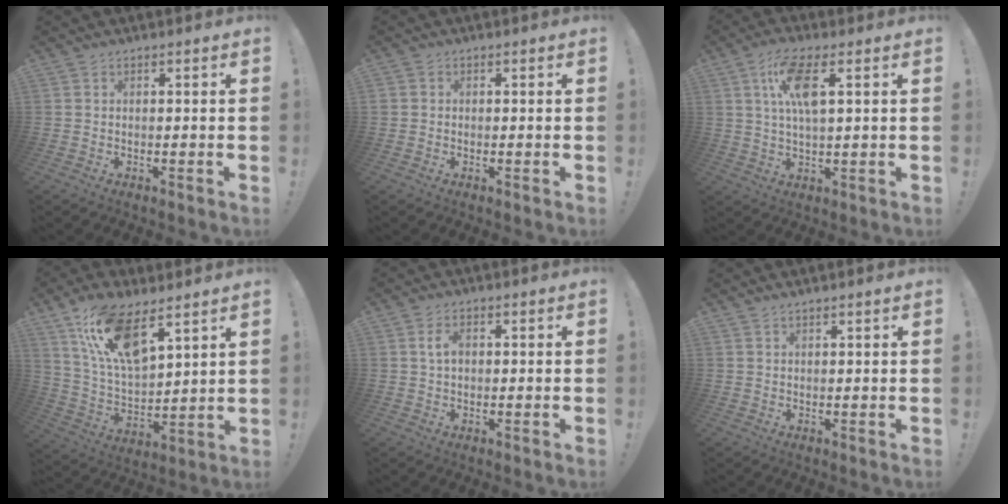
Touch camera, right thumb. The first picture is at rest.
{"total": 1.0, "force": [0.3, 0.7, -0.6], "torque": [0.014, 0.004, 0.007]}
{"total": 10.5, "force": [3.7, 3.6, 9.1], "torque": [-0.164, 0.002, 0.066]}
{"total": 15.6, "force": [10.5, 5.7, 10.1], "torque": [-0.203, -0.054, 0.191]}
{"total": 3.8, "force": [0.7, 2.4, 2.8], "torque": [-0.053, 0.007, 0.010]}
{"total": 1.2, "force": [1.1, -0.2, 0.6], "torque": [-0.012, -0.002, 0.019]}